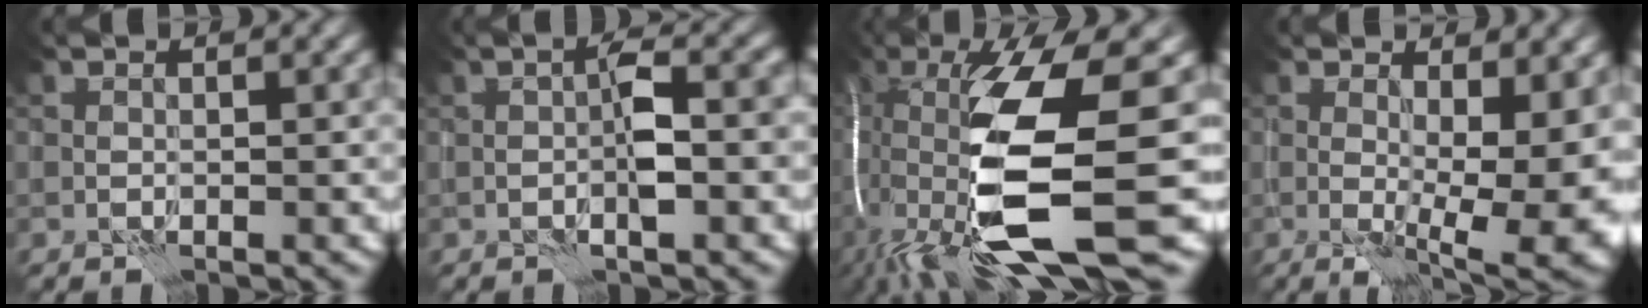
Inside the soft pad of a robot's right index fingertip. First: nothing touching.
{"total": 3.0, "force": [-0.5, 0.7, 2.9], "torque": [-0.049, 0.009, -0.010]}
{"total": 15.2, "force": [-3.4, 3.6, 14.3], "torque": [-0.287, -0.016, -0.048]}
{"total": 9.5, "force": [-0.5, 3.5, 8.9], "torque": [-0.105, -0.014, -0.002]}